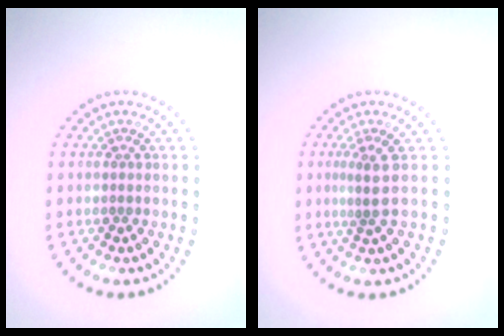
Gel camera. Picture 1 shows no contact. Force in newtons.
{"total": 2.0, "press": 1.3, "slide": 1.6}